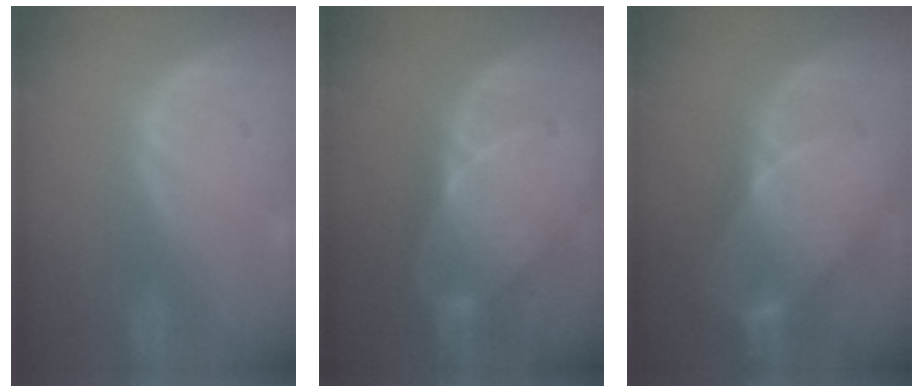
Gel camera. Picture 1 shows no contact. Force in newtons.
{"total": 7.3, "press": 7.1, "slide": 1.6}
{"total": 7.2, "press": 7.1, "slide": 1.1}